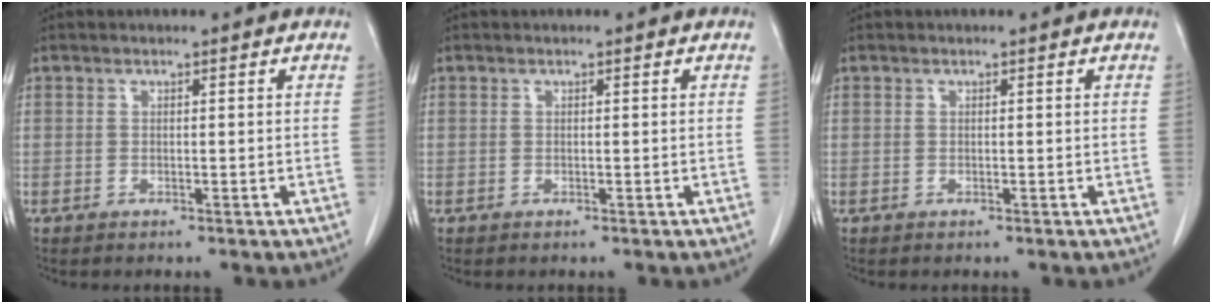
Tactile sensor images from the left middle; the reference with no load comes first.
{"total": 0.0}
{"total": 0.0}